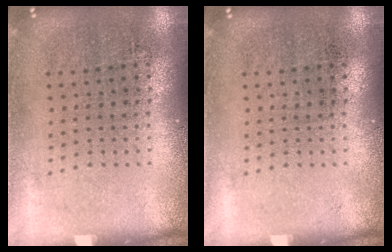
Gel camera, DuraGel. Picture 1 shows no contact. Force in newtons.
{"total": 0.0}